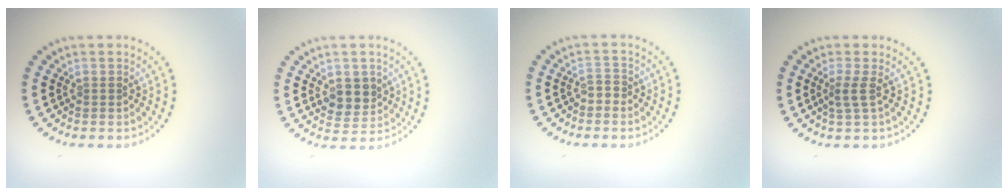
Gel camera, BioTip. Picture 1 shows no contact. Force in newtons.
{"total": 3.0, "press": 2.8, "slide": 1.0}
{"total": 1.0, "press": 0.8, "slide": 0.6}
{"total": 1.8, "press": 1.2, "slide": 1.3}